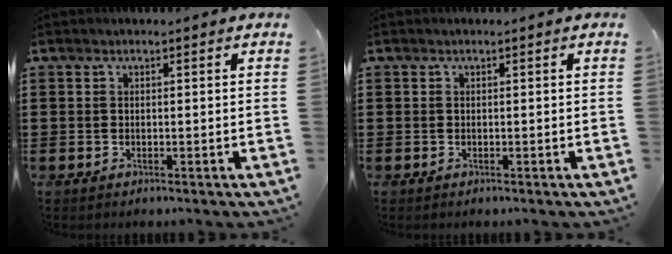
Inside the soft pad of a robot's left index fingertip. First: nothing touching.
{"total": 0.0}